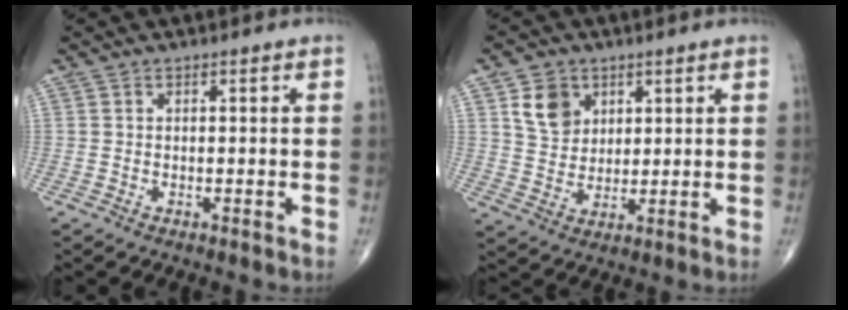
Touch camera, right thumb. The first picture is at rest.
{"total": 7.4, "force": [3.2, 5.8, 3.2], "torque": [-0.033, -0.018, 0.063]}